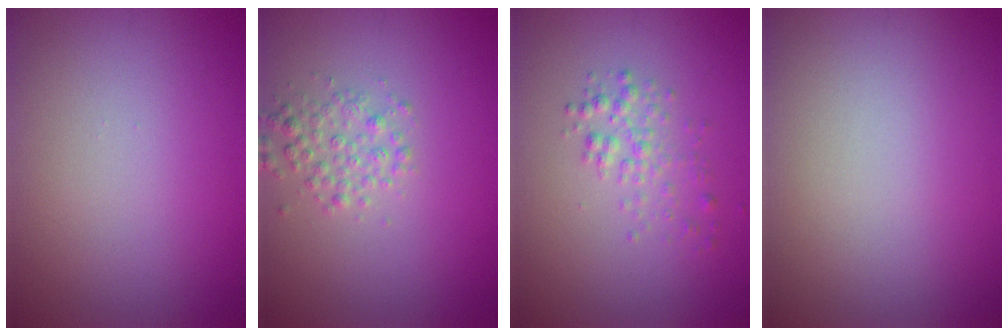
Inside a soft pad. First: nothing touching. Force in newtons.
{"total": 2.1, "press": 2.1, "slide": 0.0}
{"total": 1.8, "press": 1.8, "slide": 0.1}
{"total": 0.0}